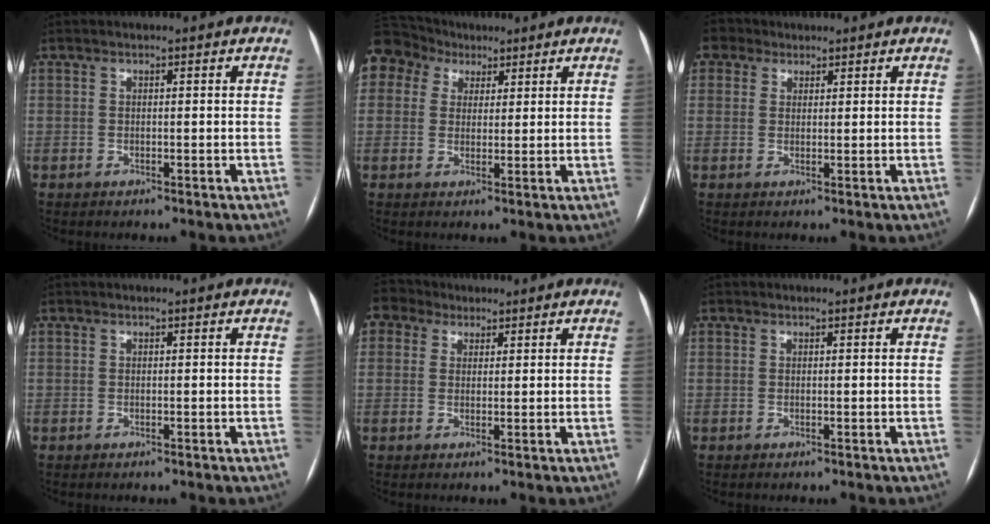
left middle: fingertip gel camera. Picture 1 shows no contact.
{"total": 10.0, "force": [5.4, 8.0, 2.6], "torque": [-0.072, 0.053, 0.103]}
{"total": 3.3, "force": [2.1, 2.5, 0.3], "torque": [-0.006, 0.022, 0.035]}
{"total": 0.0}
{"total": 4.1, "force": [2.8, 2.9, 0.4], "torque": [-0.015, 0.027, 0.052]}
{"total": 0.0}